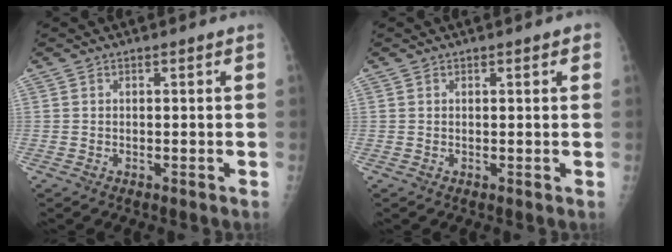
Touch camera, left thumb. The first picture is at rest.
{"total": 1.3, "force": [0.7, 0.5, 0.9], "torque": [-0.006, 0.001, 0.006]}